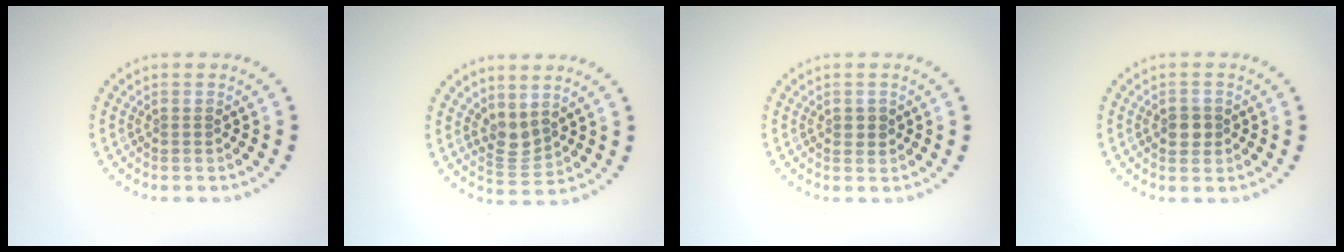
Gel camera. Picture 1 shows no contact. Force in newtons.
{"total": 2.0, "press": 1.6, "slide": 1.2}
{"total": 1.0, "press": 0.9, "slide": 0.1}
{"total": 1.8, "press": 1.8, "slide": 0.4}